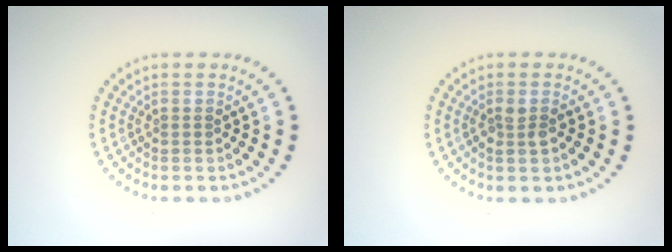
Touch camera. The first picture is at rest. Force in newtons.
{"total": 1.3, "press": 1.2, "slide": 0.4}